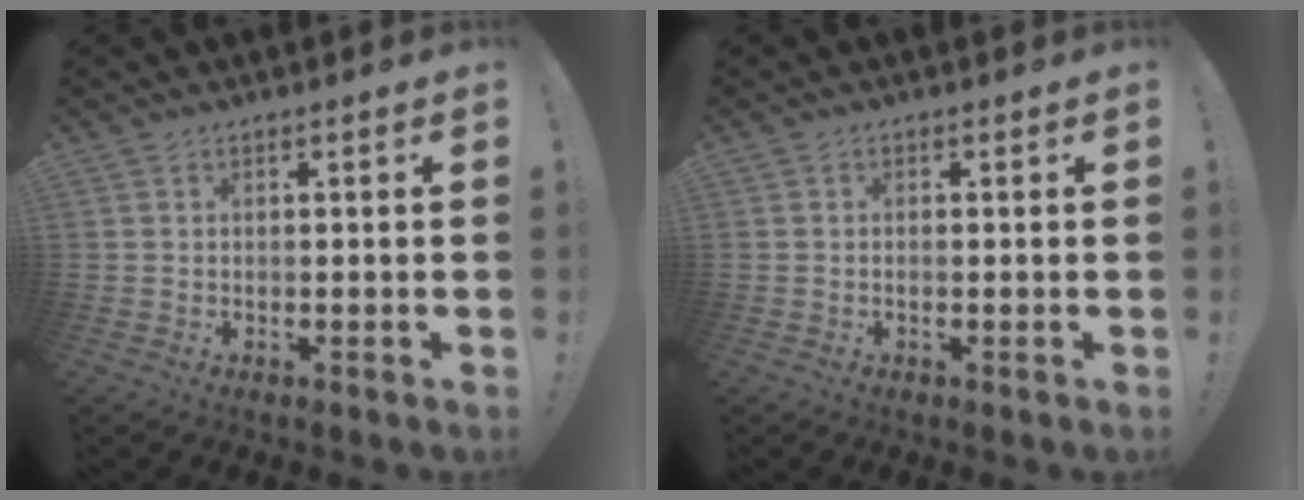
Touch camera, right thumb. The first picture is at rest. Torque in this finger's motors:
{"motor_torque": [0.07, -0.09, -0.09, -0.02, -0.03]}